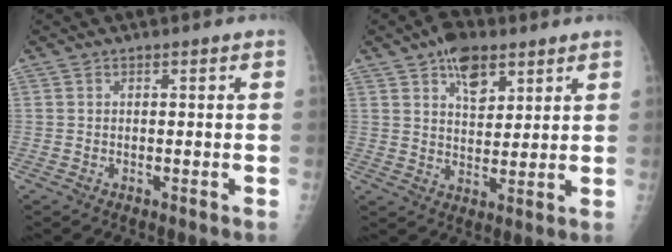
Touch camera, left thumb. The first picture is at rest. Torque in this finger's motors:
{"motor_torque": [1.19, 0.50, 0.73, -0.49, 0.01]}